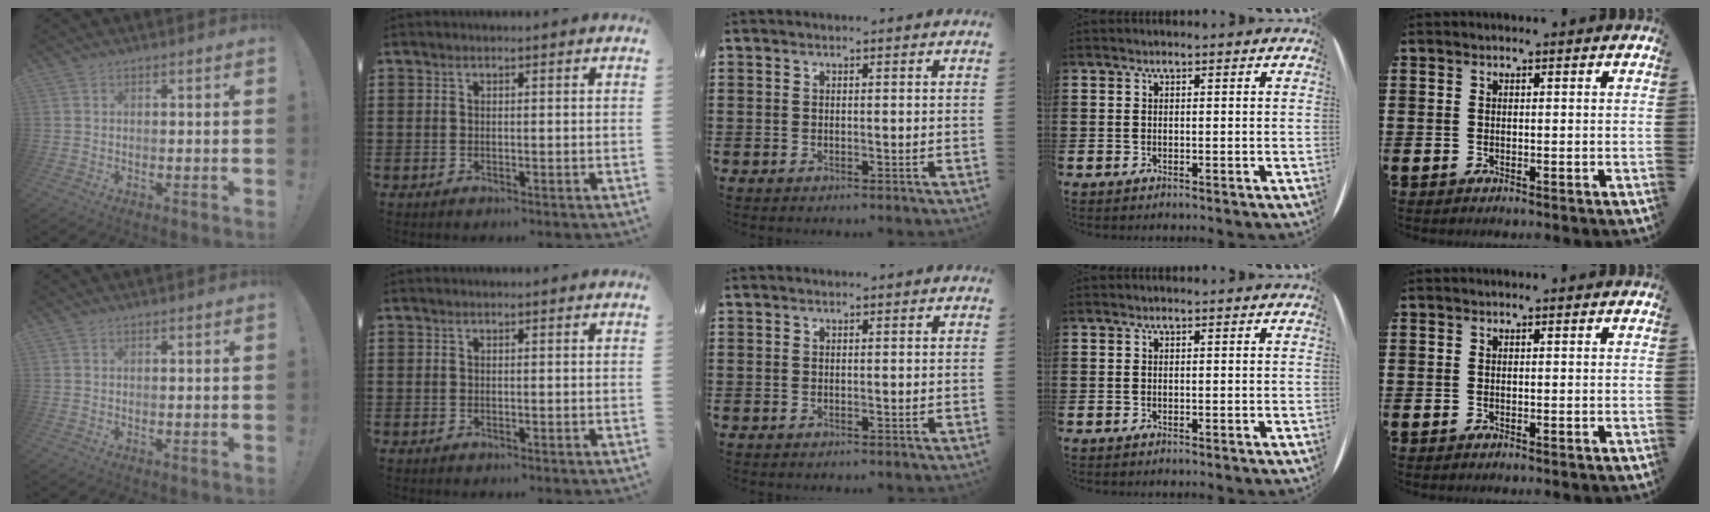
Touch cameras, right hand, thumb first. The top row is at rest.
{}